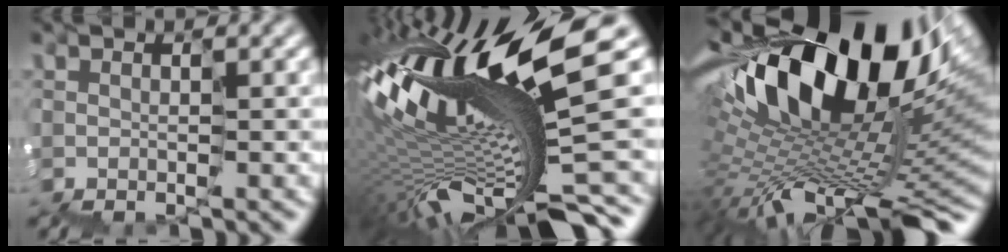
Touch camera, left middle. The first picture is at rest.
{"total": 13.0, "force": [0.5, 2.0, 12.8], "torque": [-0.234, -0.001, 0.016]}
{"total": 15.4, "force": [2.3, 7.3, 13.3], "torque": [-0.210, 0.005, 0.046]}